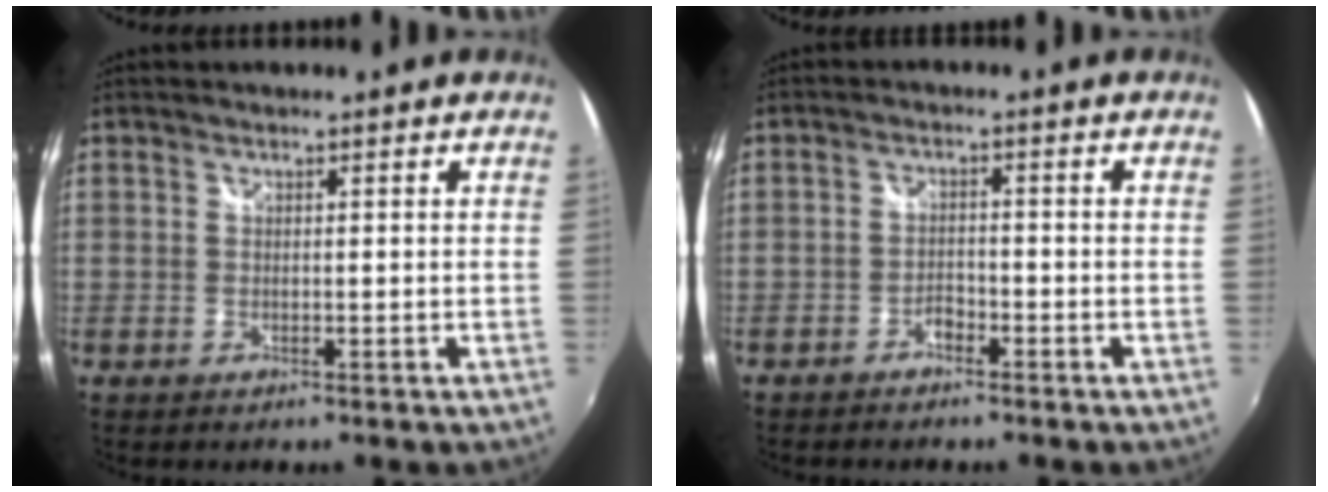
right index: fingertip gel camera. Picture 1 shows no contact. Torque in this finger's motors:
{"motor_torque": [0.06, 0.02, 0.12, 0.01]}